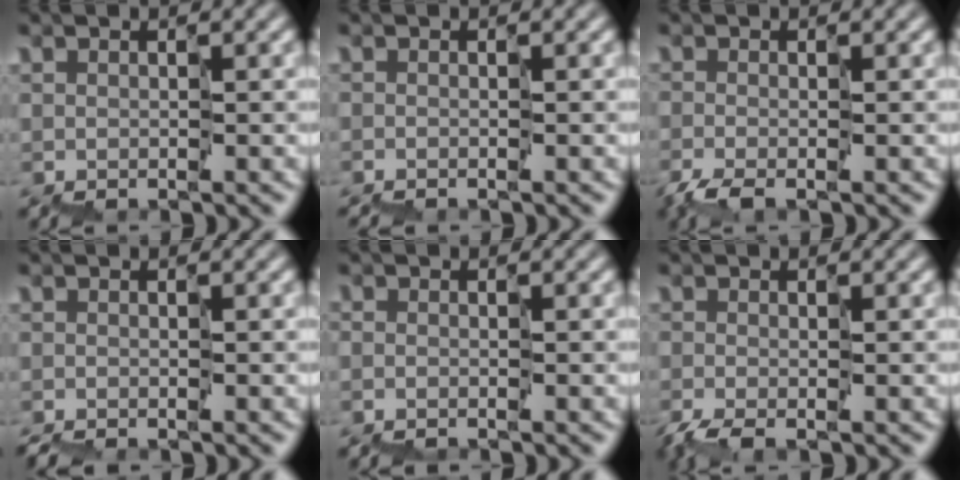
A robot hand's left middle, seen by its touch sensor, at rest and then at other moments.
{"total": 0.7, "force": [-0.7, -0.2, 0.0], "torque": [0.003, -0.003, -0.018]}
{"total": 1.5, "force": [-1.2, -0.1, 0.8], "torque": [-0.017, -0.008, -0.026]}
{"total": 1.7, "force": [-1.6, 0.3, 0.6], "torque": [-0.010, -0.005, -0.034]}
{"total": 1.3, "force": [-1.2, 0.4, 0.1], "torque": [0.010, -0.002, -0.029]}
{"total": 1.7, "force": [-1.4, 0.1, 1.0], "torque": [-0.020, -0.008, -0.030]}